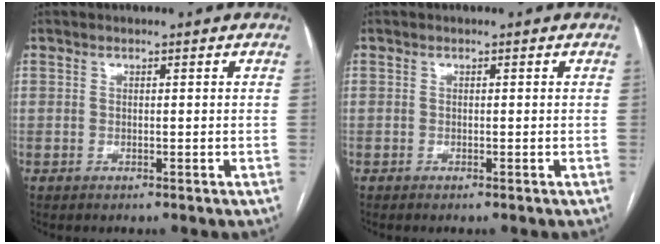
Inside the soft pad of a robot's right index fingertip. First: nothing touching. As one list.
[{"total": 0.0}]